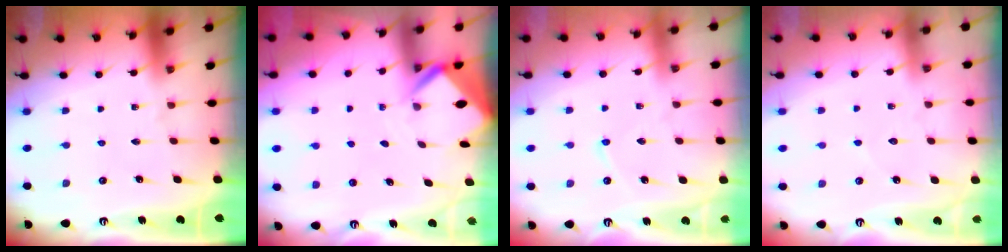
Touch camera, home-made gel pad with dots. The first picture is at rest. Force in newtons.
{"total": 3.3, "press": 3.3, "slide": 0.2}
{"total": 4.0, "press": 4.0, "slide": 0.4}
{"total": 2.0, "press": 2.0, "slide": 0.2}